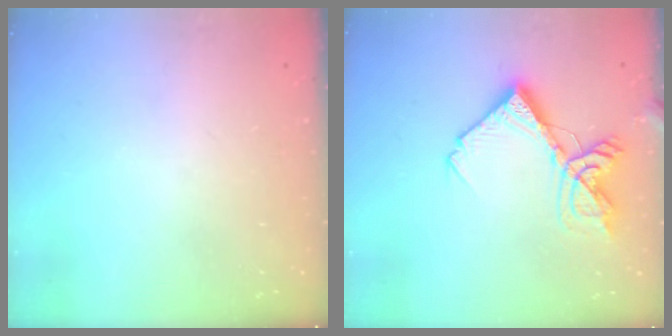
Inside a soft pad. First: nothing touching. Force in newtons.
{"total": 15.0, "press": 14.9, "slide": 1.7}